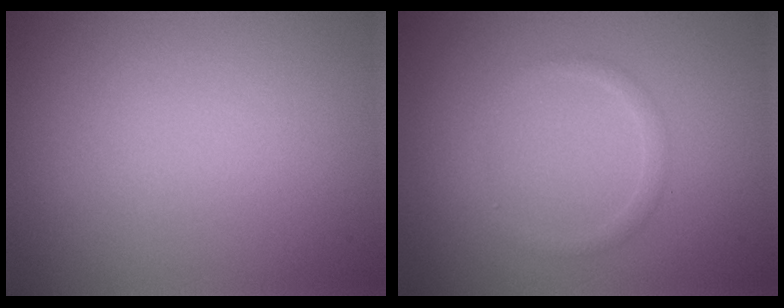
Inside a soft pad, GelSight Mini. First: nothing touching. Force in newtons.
{"total": 1.0, "press": 1.0, "slide": 0.1}